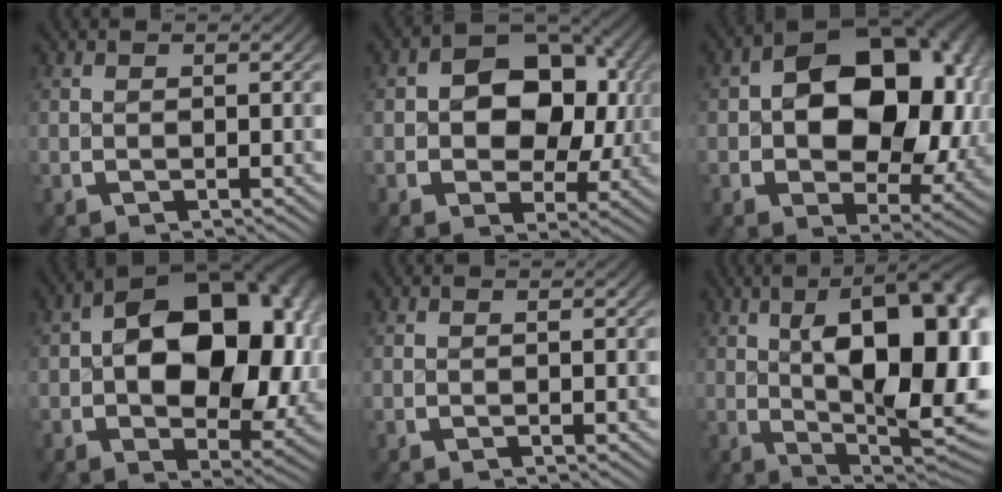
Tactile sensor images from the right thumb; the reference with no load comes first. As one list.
[{"total": 10.0, "force": [0.6, 7.3, 6.8], "torque": [-0.115, -0.011, 0.008]}, {"total": 15.5, "force": [0.9, 10.3, 11.6], "torque": [-0.181, -0.021, 0.019]}, {"total": 17.5, "force": [0.8, 11.2, 13.4], "torque": [-0.196, -0.029, 0.023]}, {"total": 0.0}, {"total": 18.8, "force": [0.9, 10.4, 15.7], "torque": [-0.228, -0.045, 0.040]}]